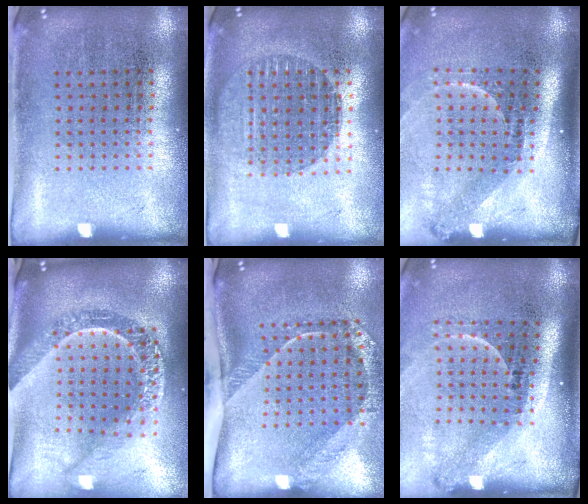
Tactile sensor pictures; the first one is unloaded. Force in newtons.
{"total": 1.5, "press": 1.3, "slide": 0.7}
{"total": 2.2, "press": 1.4, "slide": 1.7}
{"total": 2.7, "press": 2.2, "slide": 1.6}
{"total": 2.7, "press": 1.7, "slide": 2.0}
{"total": 2.3, "press": 1.5, "slide": 1.7}